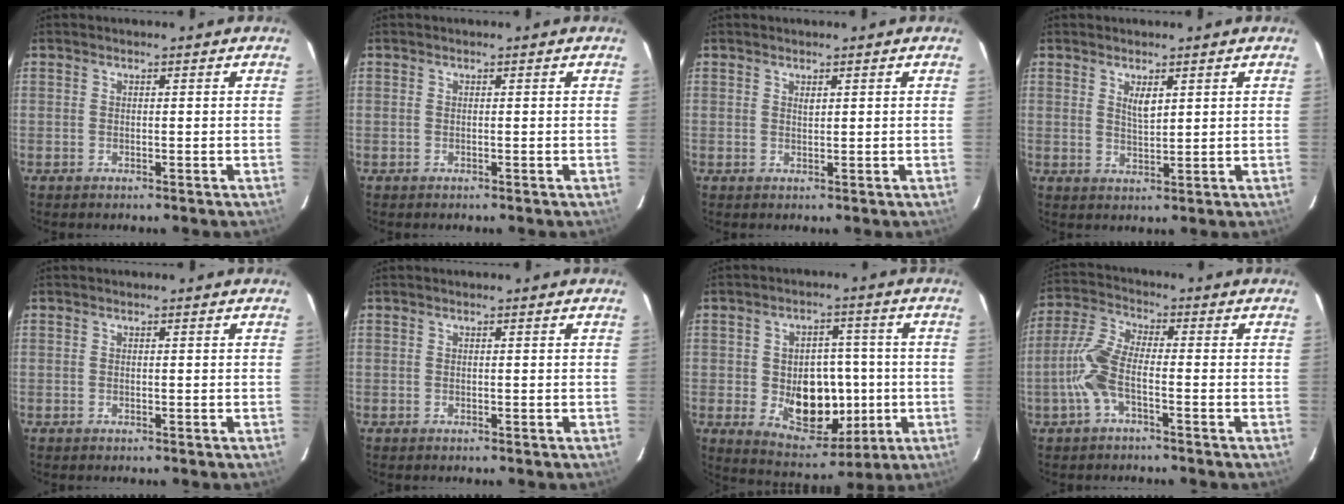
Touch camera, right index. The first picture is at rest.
{"total": 0.0}
{"total": 0.7, "force": [0.5, 0.3, 0.5], "torque": [-0.007, 0.002, 0.010]}
{"total": 3.0, "force": [1.4, 1.1, 2.4], "torque": [-0.040, -0.003, 0.027]}
{"total": 0.0}
{"total": 0.0}
{"total": 13.1, "force": [-1.9, 9.2, 9.2], "torque": [-0.164, 0.002, -0.004]}
{"total": 8.1, "force": [-2.8, 2.5, 7.2], "torque": [-0.171, 0.009, -0.059]}